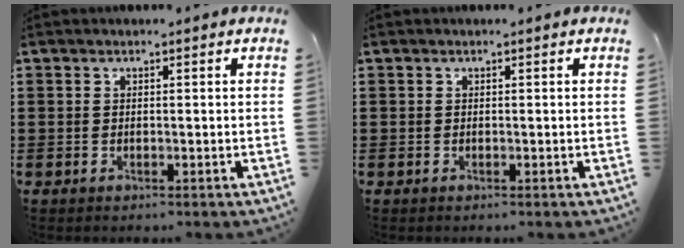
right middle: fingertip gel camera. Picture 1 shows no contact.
{"total": 0.0}